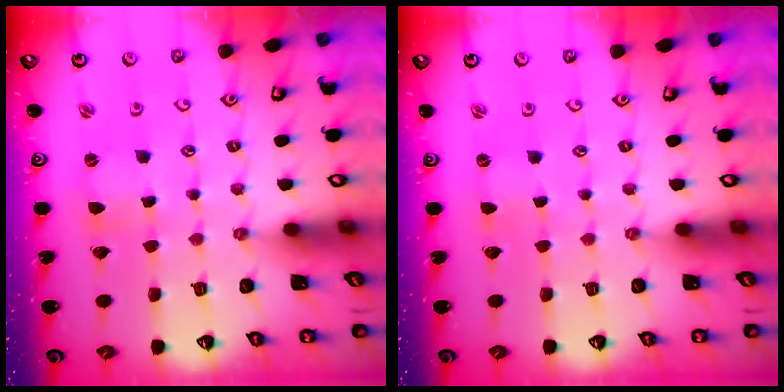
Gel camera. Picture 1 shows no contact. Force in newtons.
{"total": 0.0}